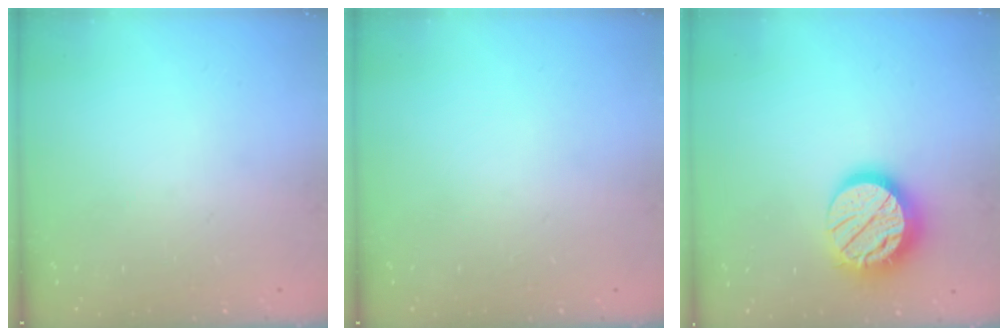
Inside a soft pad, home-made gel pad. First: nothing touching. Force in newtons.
{"total": 0.0}
{"total": 16.3, "press": 16.3, "slide": 1.2}